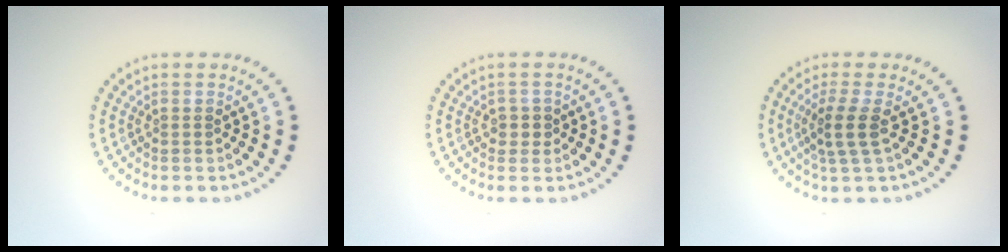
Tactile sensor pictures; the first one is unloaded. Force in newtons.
{"total": 1.4, "press": 1.1, "slide": 0.8}
{"total": 2.7, "press": 2.1, "slide": 1.6}